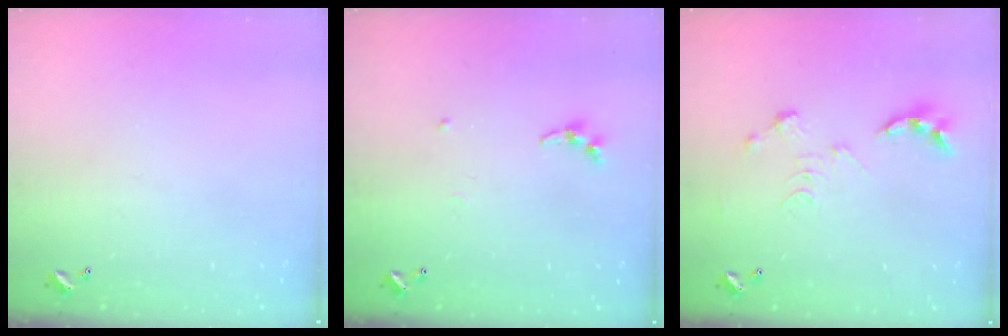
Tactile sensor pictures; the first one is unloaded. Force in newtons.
{"total": 5.3, "press": 5.2, "slide": 0.7}
{"total": 0.0}